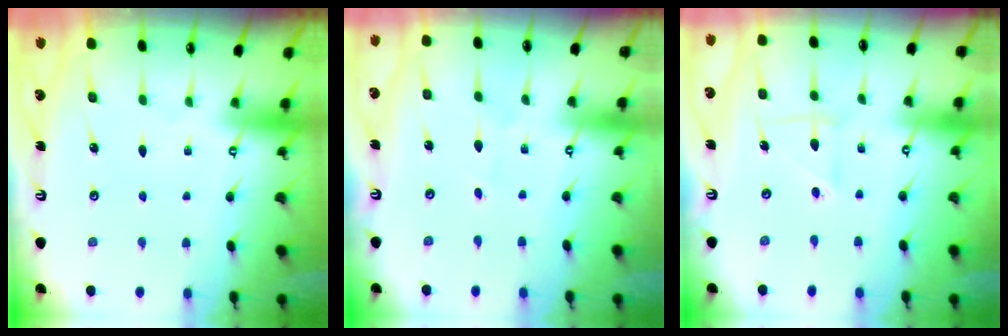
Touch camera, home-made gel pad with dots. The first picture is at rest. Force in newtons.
{"total": 0.5, "press": 0.5, "slide": 0.0}
{"total": 4.9, "press": 4.8, "slide": 1.1}